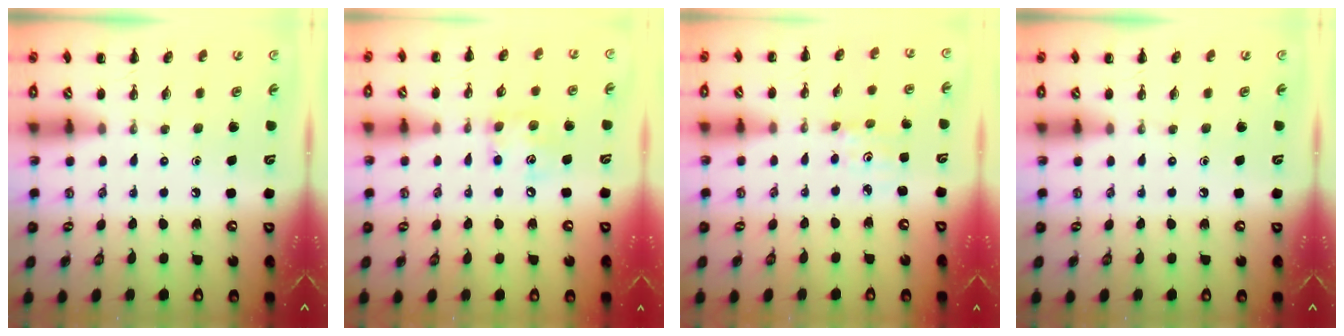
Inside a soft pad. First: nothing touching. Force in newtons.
{"total": 7.0, "press": 6.9, "slide": 0.9}
{"total": 1.2, "press": 1.2, "slide": 0.3}
{"total": 0.0}